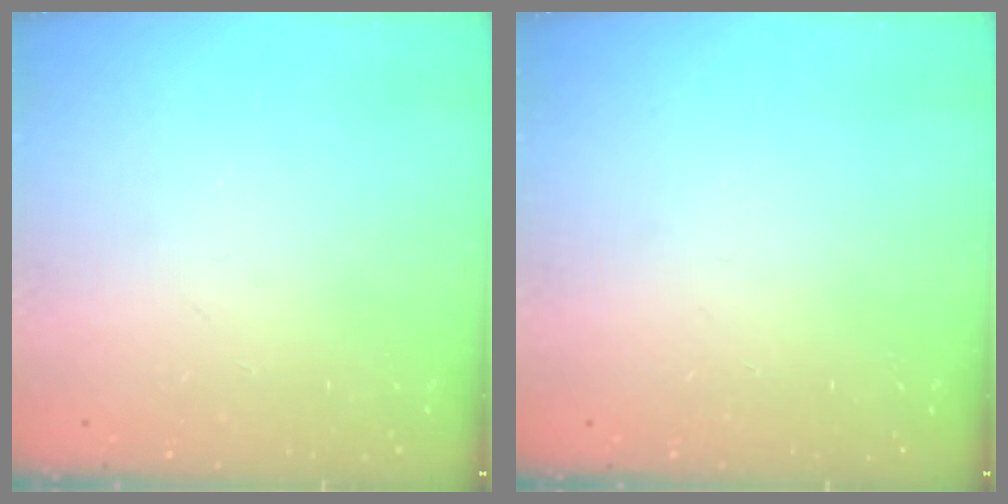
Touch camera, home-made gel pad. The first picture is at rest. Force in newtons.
{"total": 0.0}